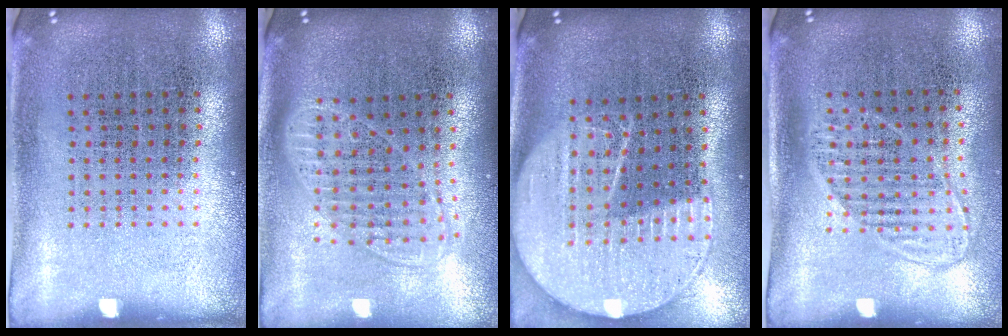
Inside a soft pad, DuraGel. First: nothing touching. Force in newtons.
{"total": 1.8, "press": 1.4, "slide": 1.0}
{"total": 2.2, "press": 1.9, "slide": 1.2}
{"total": 1.5, "press": 1.3, "slide": 0.7}